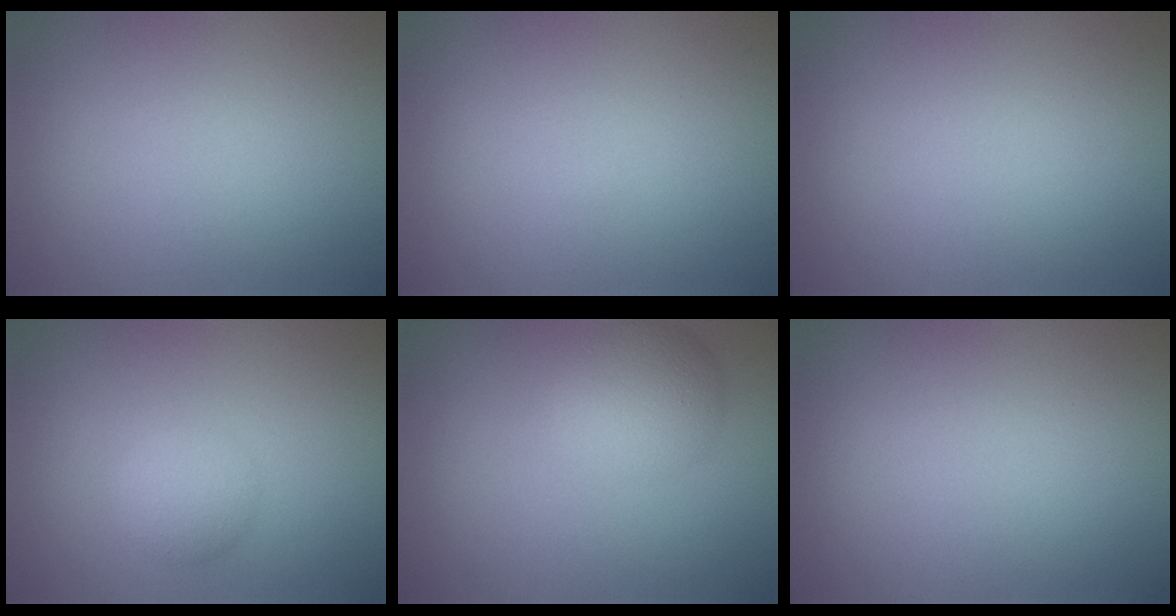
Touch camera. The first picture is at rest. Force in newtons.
{"total": 0.0}
{"total": 0.0}
{"total": 2.3, "press": 2.3, "slide": 0.0}
{"total": 4.0, "press": 4.0, "slide": 0.1}
{"total": 0.0}